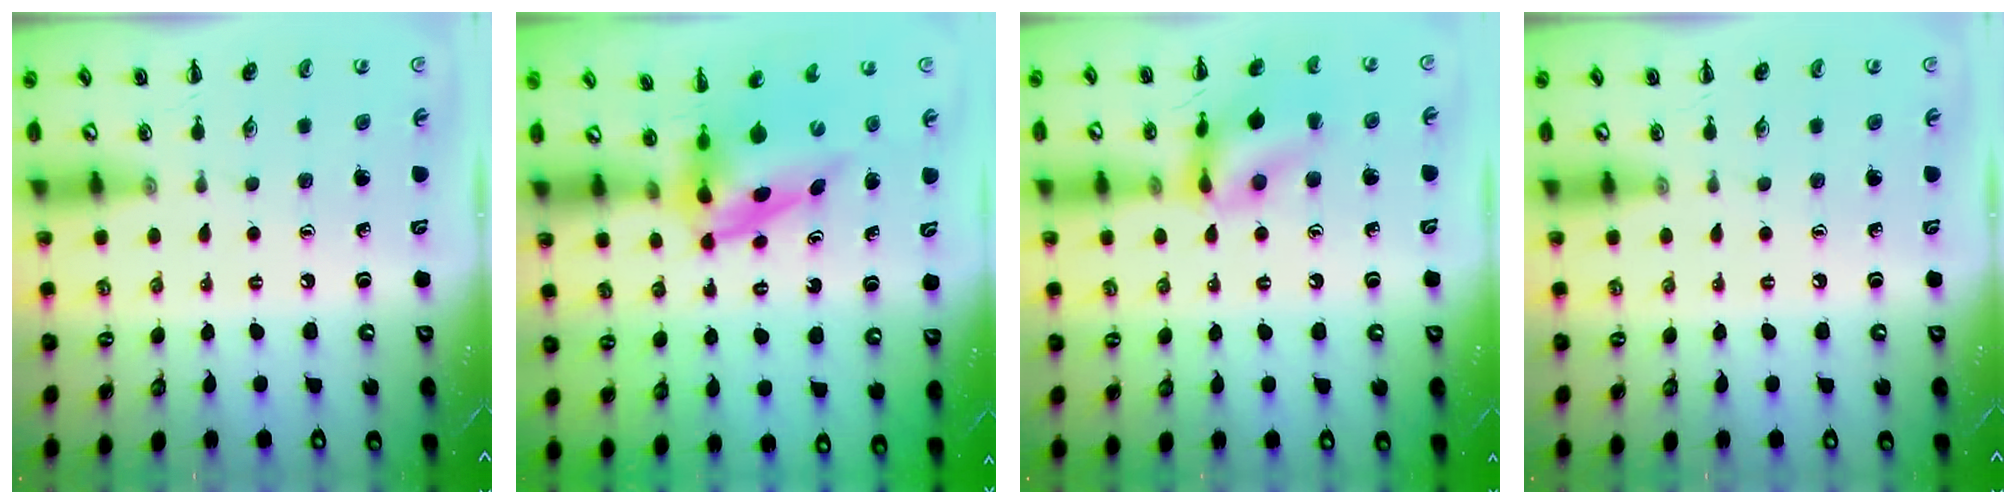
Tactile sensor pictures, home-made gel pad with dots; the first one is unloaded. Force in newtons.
{"total": 4.0, "press": 3.9, "slide": 0.8}
{"total": 14.2, "press": 14.1, "slide": 1.4}
{"total": 0.0}